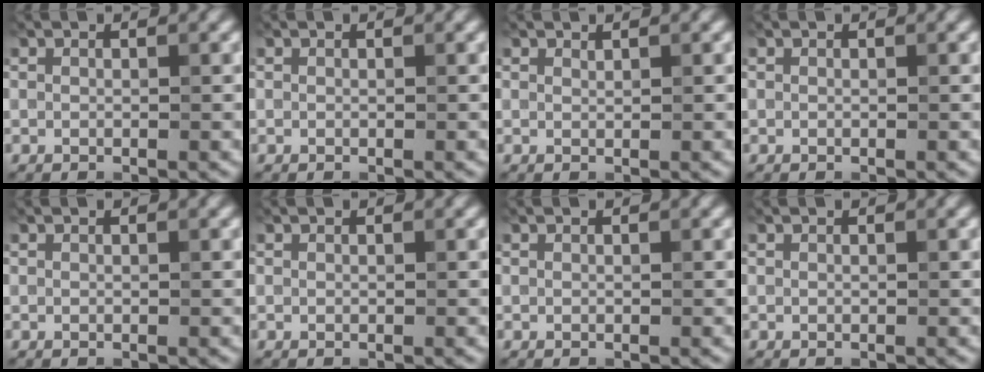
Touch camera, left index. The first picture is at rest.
{"total": 0.0}
{"total": 0.0}
{"total": 0.0}
{"total": 0.0}
{"total": 0.0}
{"total": 0.0}
{"total": 0.0}